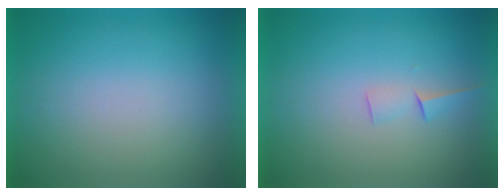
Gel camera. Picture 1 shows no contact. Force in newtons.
{"total": 1.5}